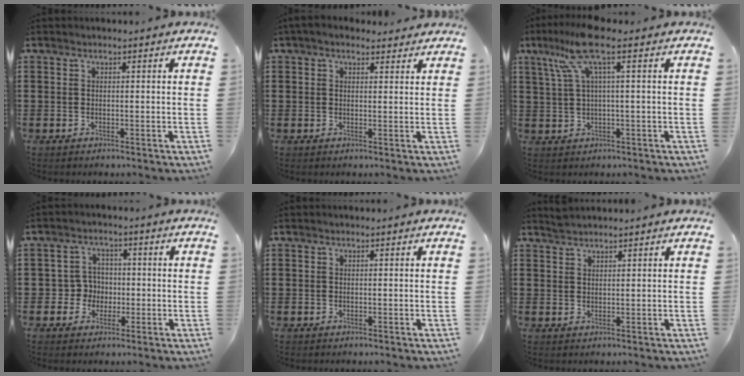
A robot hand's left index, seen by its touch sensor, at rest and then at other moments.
{"total": 2.4, "force": [1.9, 1.1, 0.9], "torque": [-0.024, 0.005, 0.036]}
{"total": 7.5, "force": [3.0, 0.9, 6.8], "torque": [-0.159, -0.005, 0.047]}
{"total": 4.2, "force": [-0.6, 4.0, 1.1], "torque": [-0.037, 0.009, -0.015]}
{"total": 0.0}
{"total": 1.6, "force": [1.5, 0.1, 0.3], "torque": [-0.008, 0.000, 0.030]}